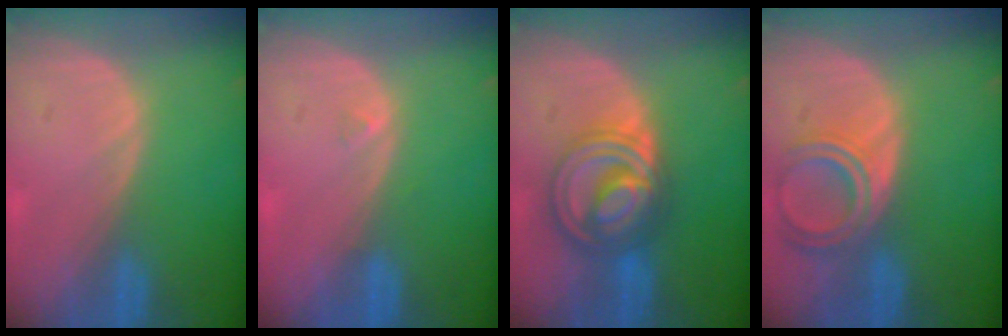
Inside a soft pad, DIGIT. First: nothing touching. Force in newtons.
{"total": 0.5, "press": 0.5, "slide": 0.2}
{"total": 8.7, "press": 8.7, "slide": 0.6}
{"total": 6.5, "press": 5.9, "slide": 2.8}